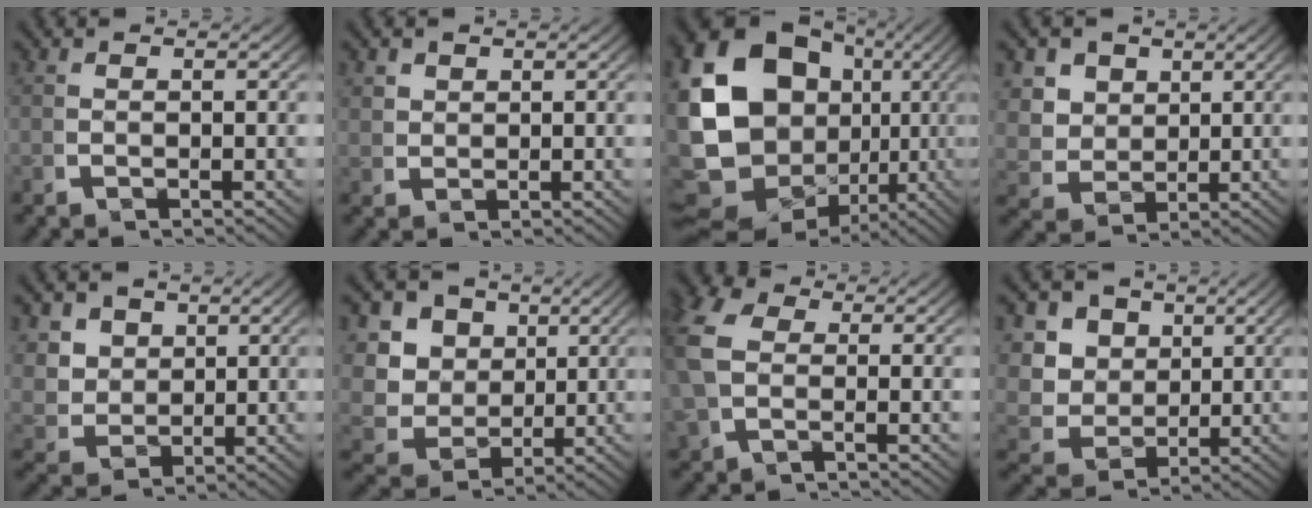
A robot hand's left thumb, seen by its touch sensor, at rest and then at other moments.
{"total": 1.6, "force": [1.4, 0.8, 0.4], "torque": [-0.006, -0.002, 0.034]}
{"total": 18.5, "force": [0.4, 13.8, 12.3], "torque": [-0.287, -0.055, 0.033]}
{"total": 6.9, "force": [1.8, 5.6, 3.5], "torque": [-0.090, -0.032, 0.043]}
{"total": 5.6, "force": [1.8, 4.5, 2.9], "torque": [-0.073, -0.031, 0.045]}
{"total": 12.1, "force": [1.2, 10.3, 6.2], "torque": [-0.149, -0.037, 0.019]}
{"total": 5.5, "force": [0.8, 3.9, 3.8], "torque": [-0.108, -0.001, 0.011]}
{"total": 10.7, "force": [1.4, 9.1, 5.6], "torque": [-0.134, -0.033, 0.024]}